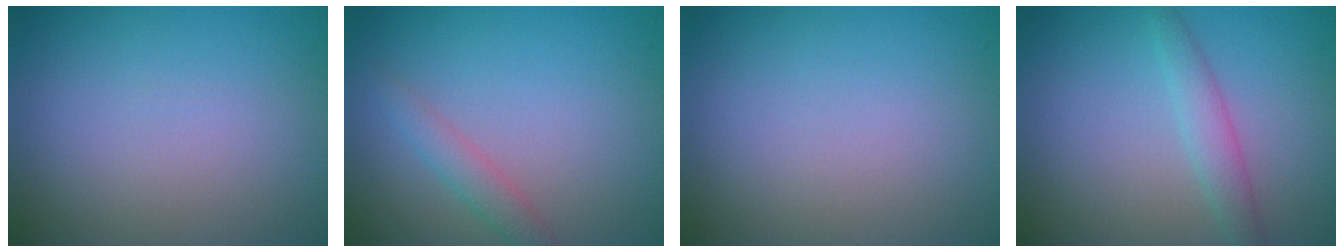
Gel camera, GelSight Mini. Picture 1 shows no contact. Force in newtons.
{"total": 1.9, "press": 1.9, "slide": 0.0}
{"total": 0.0}
{"total": 2.0, "press": 2.0, "slide": 0.1}